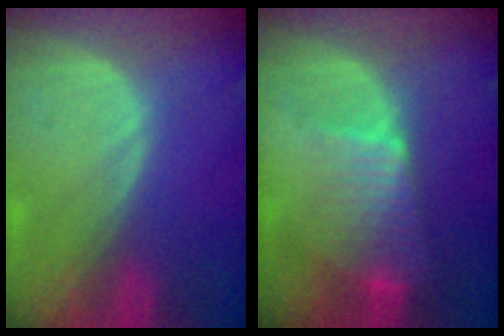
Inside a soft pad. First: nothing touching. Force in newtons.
{"total": 6.6, "press": 6.2, "slide": 2.4}